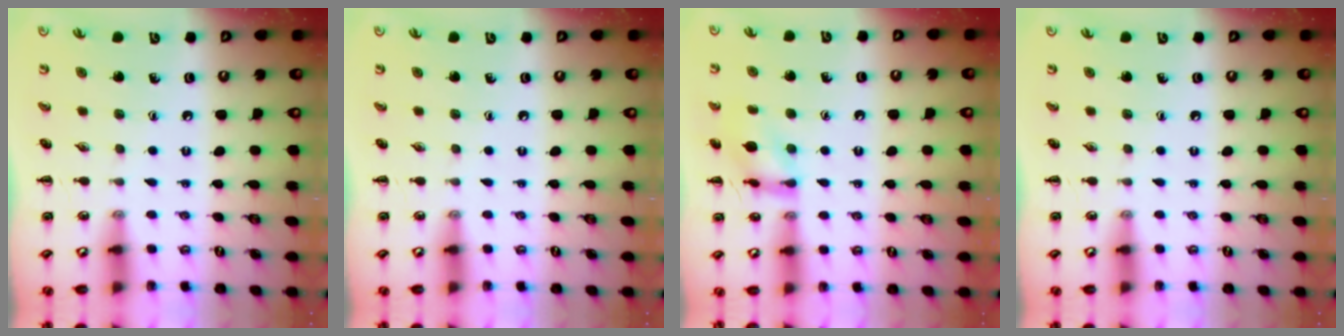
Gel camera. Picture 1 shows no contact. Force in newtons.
{"total": 0.0}
{"total": 10.9, "press": 10.8, "slide": 0.9}
{"total": 0.0}